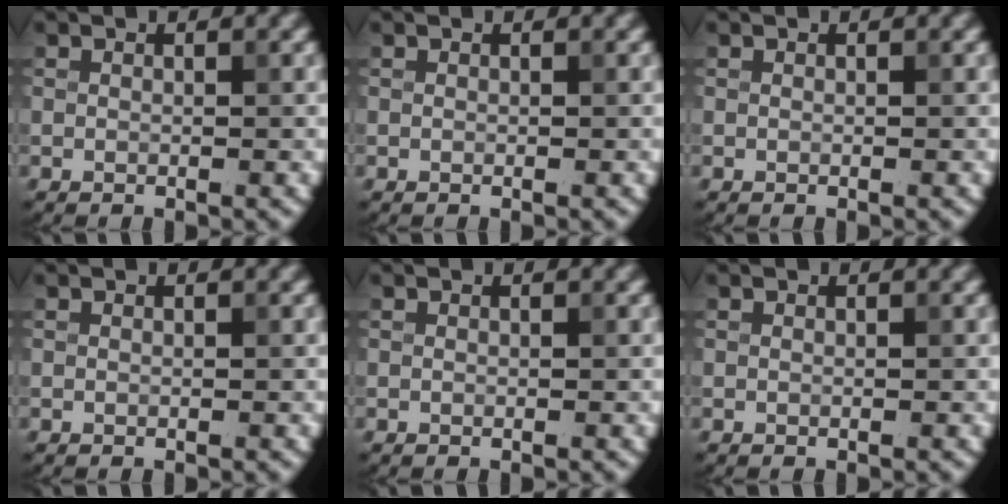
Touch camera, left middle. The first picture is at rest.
{"total": 0.0}
{"total": 0.0}
{"total": 0.0}
{"total": 0.0}
{"total": 0.0}